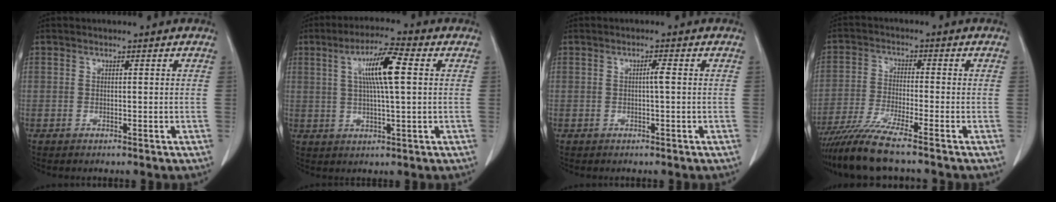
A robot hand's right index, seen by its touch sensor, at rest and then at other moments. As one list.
[{"total": 8.5, "force": [2.0, 0.5, 8.3], "torque": [-0.152, 0.009, 0.034]}, {"total": 1.3, "force": [0.0, -0.1, 1.3], "torque": [-0.022, 0.001, -0.001]}, {"total": 7.7, "force": [-6.3, -1.0, 4.2], "torque": [-0.081, -0.027, -0.120]}]